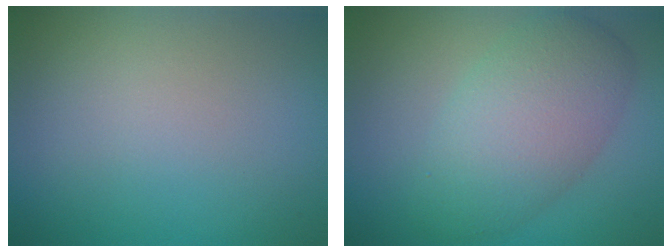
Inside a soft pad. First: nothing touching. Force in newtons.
{"total": 6.4, "press": 6.4, "slide": 0.3}